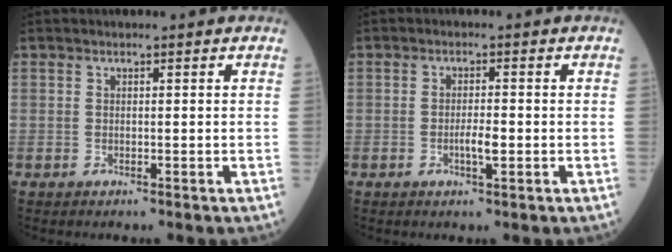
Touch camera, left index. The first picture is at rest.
{"total": 2.5, "force": [-0.7, 0.5, 2.3], "torque": [-0.045, 0.000, -0.011]}